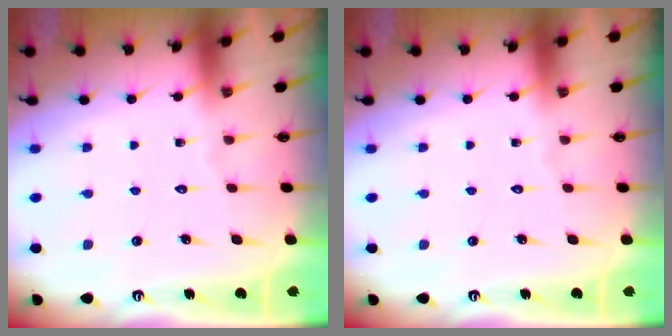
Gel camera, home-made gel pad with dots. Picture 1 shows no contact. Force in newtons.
{"total": 0.0}